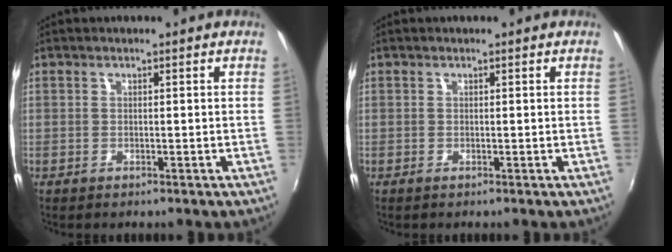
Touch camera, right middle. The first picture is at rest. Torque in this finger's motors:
{"motor_torque": [0.00, 0.00, 0.00, 0.00]}